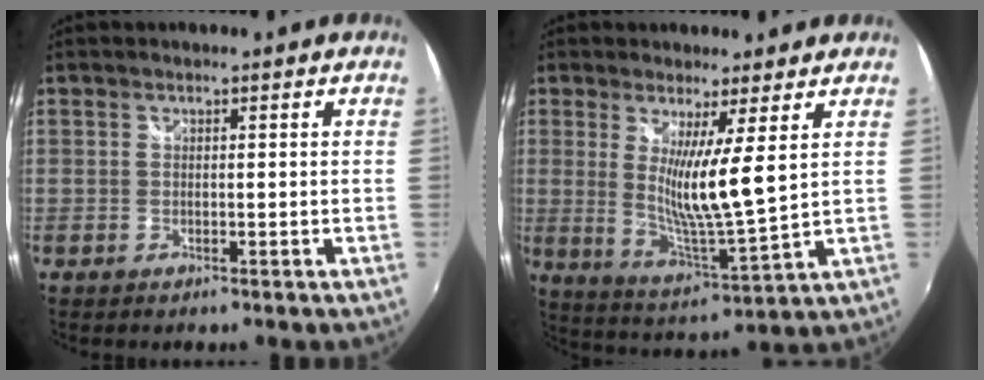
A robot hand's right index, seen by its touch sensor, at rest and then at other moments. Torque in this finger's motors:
{"motor_torque": [1.17, 0.96, 0.38, 0.16]}